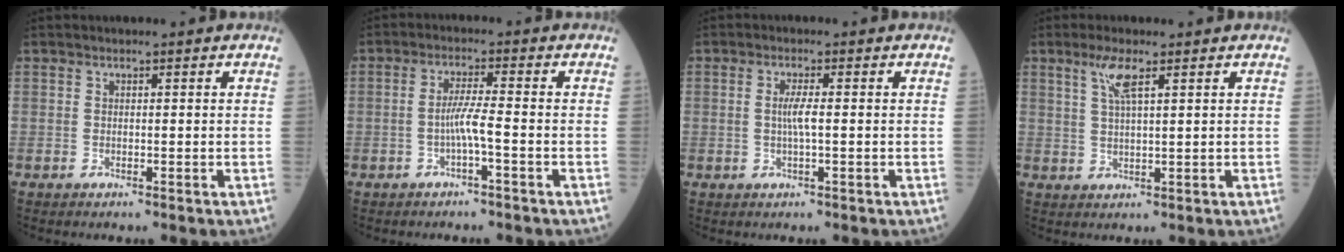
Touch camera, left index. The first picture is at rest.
{"total": 3.4, "force": [-1.2, -0.4, 3.1], "torque": [-0.061, 0.005, -0.025]}
{"total": 2.4, "force": [0.0, 0.0, 2.4], "torque": [-0.049, -0.001, -0.001]}
{"total": 3.8, "force": [2.0, 0.2, 3.2], "torque": [-0.071, -0.001, 0.041]}